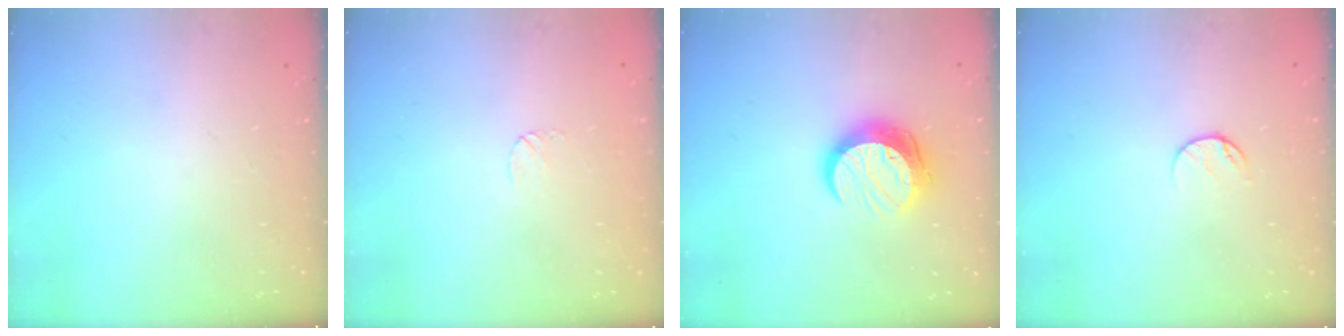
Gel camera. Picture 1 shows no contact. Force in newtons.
{"total": 4.0, "press": 4.0, "slide": 0.3}
{"total": 12.1, "press": 12.0, "slide": 0.7}
{"total": 5.4, "press": 5.4, "slide": 0.6}